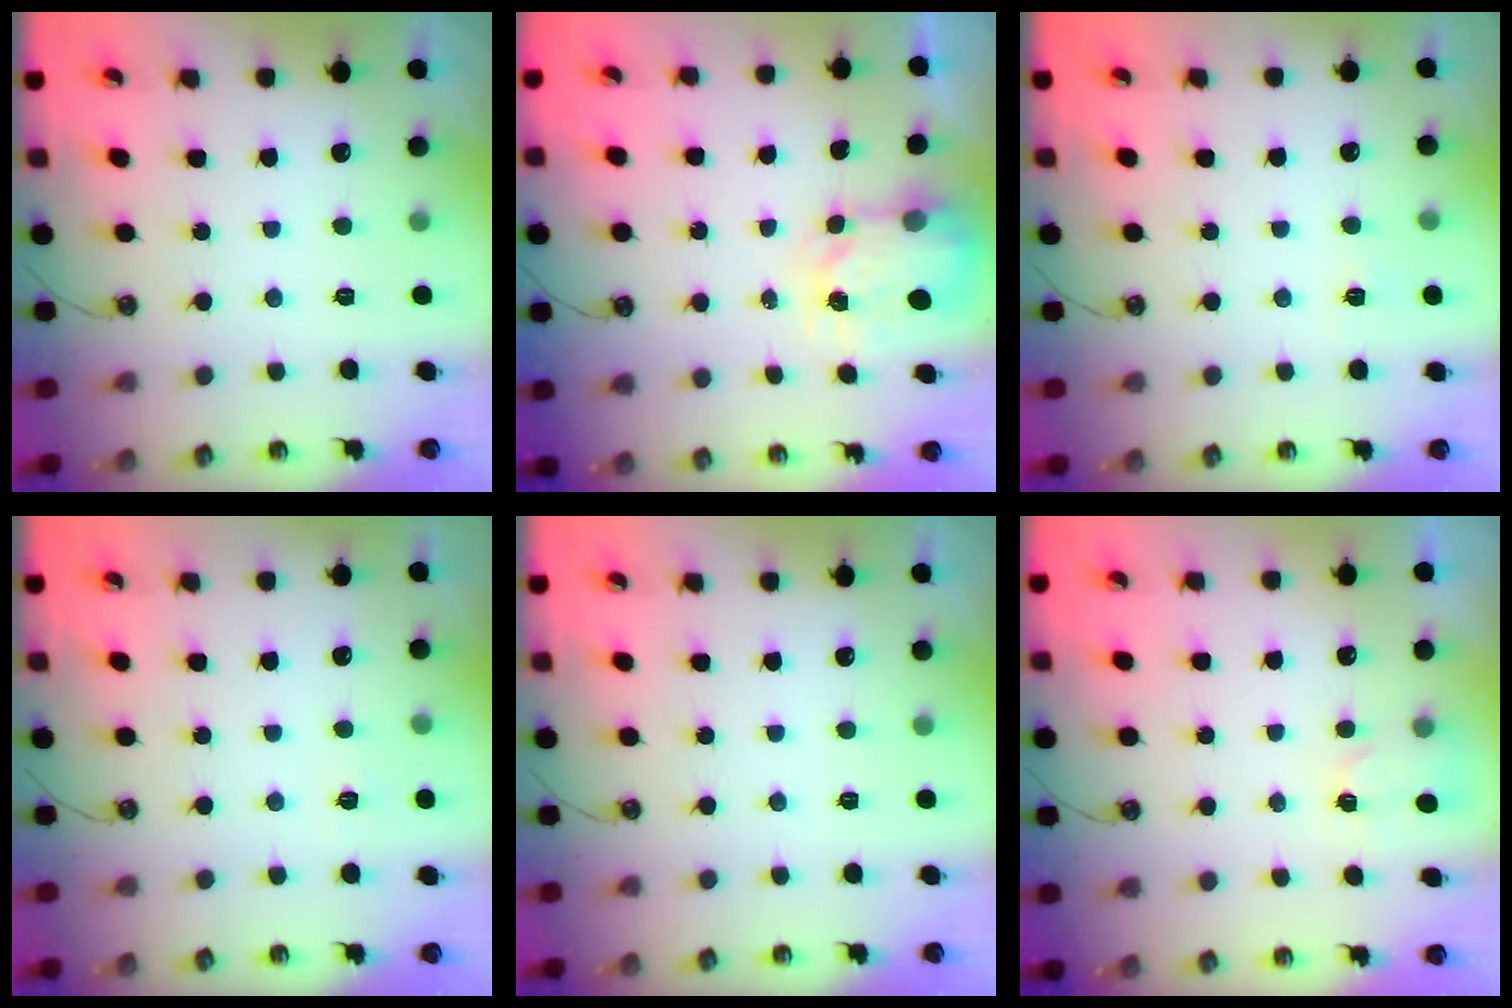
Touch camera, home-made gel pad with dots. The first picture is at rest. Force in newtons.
{"total": 3.9, "press": 3.8, "slide": 0.6}
{"total": 3.9, "press": 3.8, "slide": 0.4}
{"total": 4.3, "press": 4.3, "slide": 0.5}
{"total": 0.0}
{"total": 2.6, "press": 2.5, "slide": 0.4}